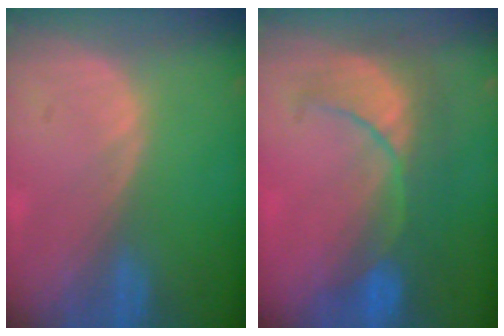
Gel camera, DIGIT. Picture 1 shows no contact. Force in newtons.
{"total": 8.4, "press": 8.3, "slide": 1.3}